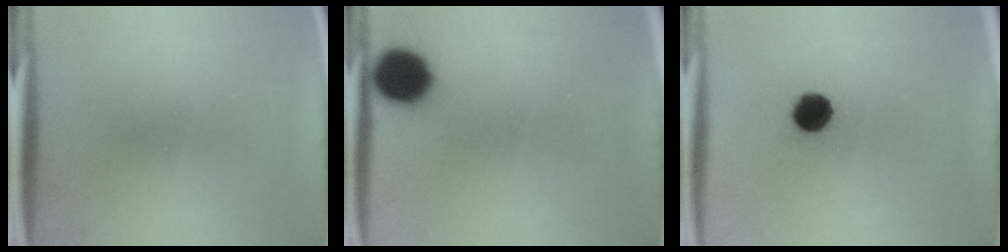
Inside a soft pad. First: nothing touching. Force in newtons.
{"total": 8.5}
{"total": 7.2}